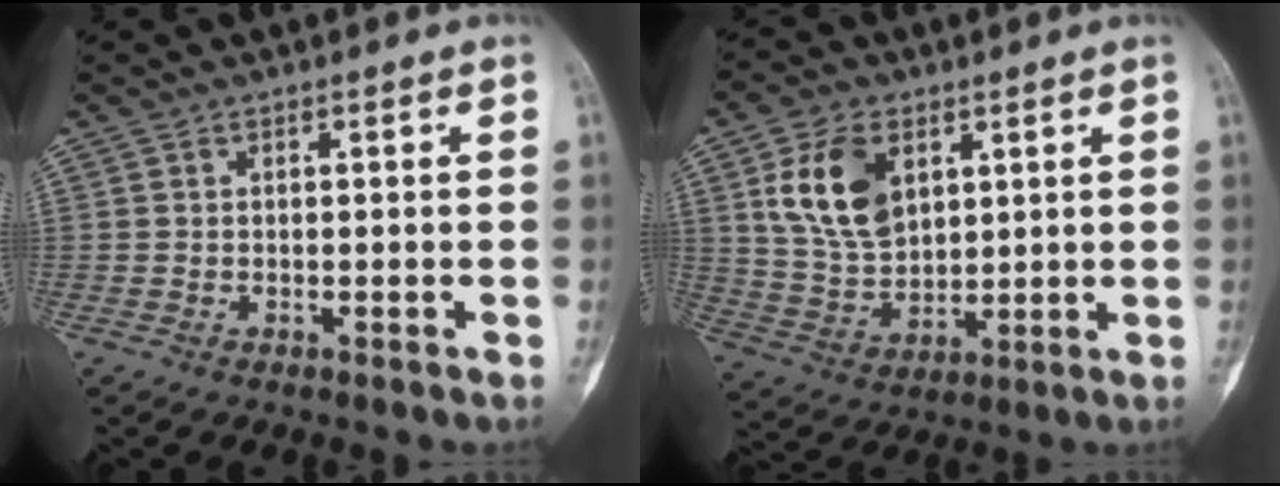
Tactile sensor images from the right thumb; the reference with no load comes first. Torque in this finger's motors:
{"motor_torque": [-0.48, 0.98, 0.51, -0.23, 0.09]}